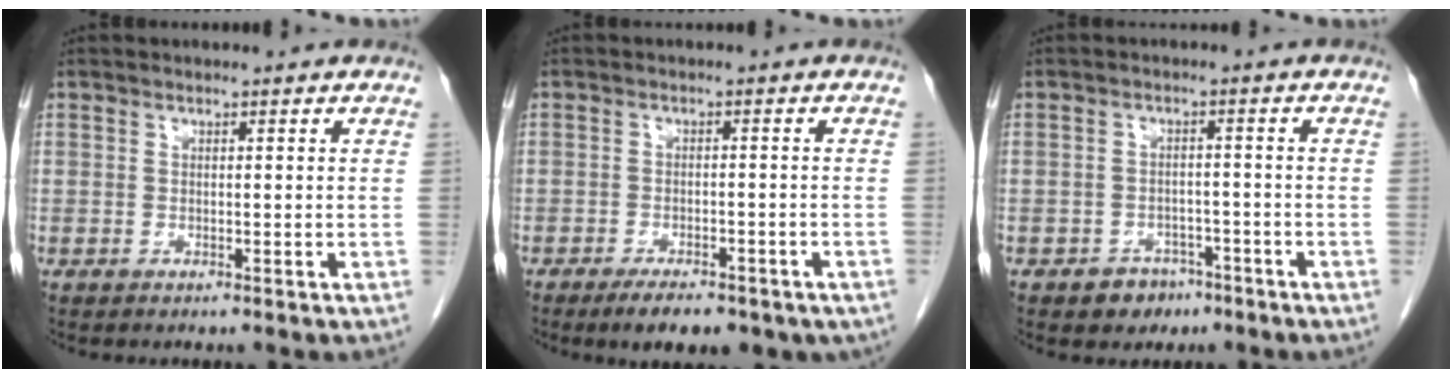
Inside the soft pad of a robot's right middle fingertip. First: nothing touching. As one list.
[{"total": 8.7, "force": [-6.1, 3.4, 5.2], "torque": [-0.060, -0.003, -0.080]}, {"total": 3.8, "force": [-2.5, 2.7, 0.9], "torque": [-0.009, 0.011, -0.028]}]